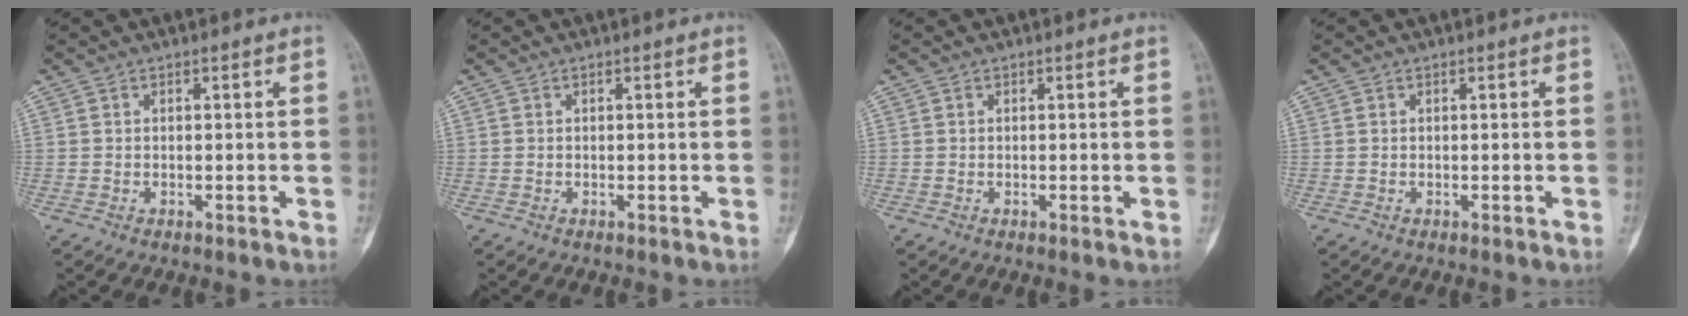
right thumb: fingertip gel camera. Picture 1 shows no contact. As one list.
[{"total": 0.0}, {"total": 0.0}, {"total": 0.0}]